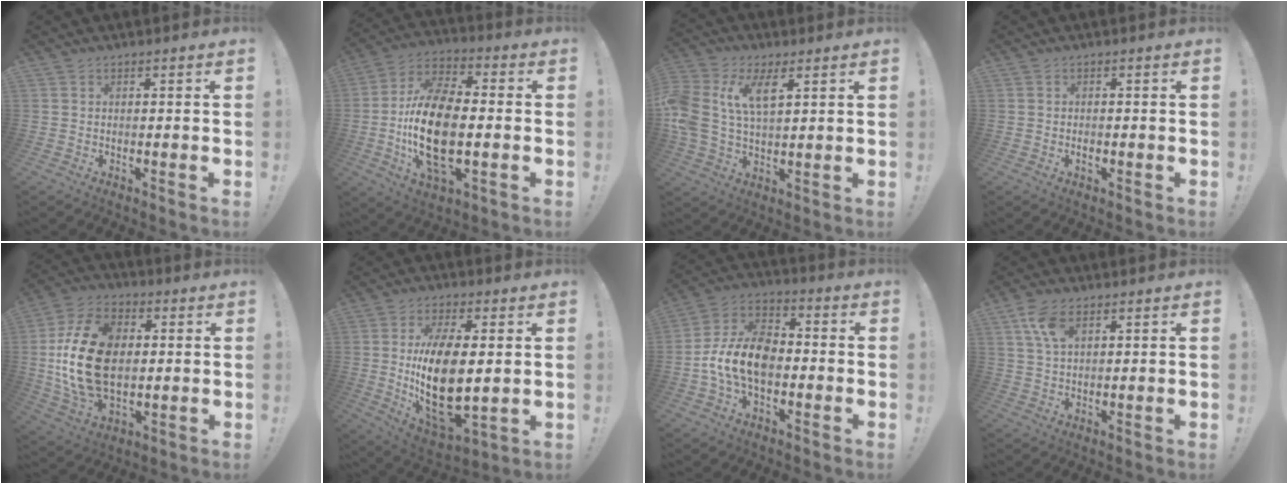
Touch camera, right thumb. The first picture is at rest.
{"total": 20.2, "force": [-2.5, 10.9, 16.8], "torque": [-0.327, 0.000, -0.043]}
{"total": 11.6, "force": [4.9, 6.1, 8.5], "torque": [-0.192, -0.010, 0.088]}
{"total": 1.1, "force": [-0.6, 0.9, 0.3], "torque": [0.005, -0.002, -0.011]}
{"total": 23.1, "force": [0.9, 15.5, 17.2], "torque": [-0.315, 0.013, 0.027]}
{"total": 20.5, "force": [1.1, 10.4, 17.6], "torque": [-0.328, -0.030, 0.024]}
{"total": 14.9, "force": [-3.0, 10.0, 10.7], "torque": [-0.212, 0.032, -0.051]}
{"total": 6.9, "force": [3.3, 3.6, 4.9], "torque": [-0.091, -0.005, 0.062]}